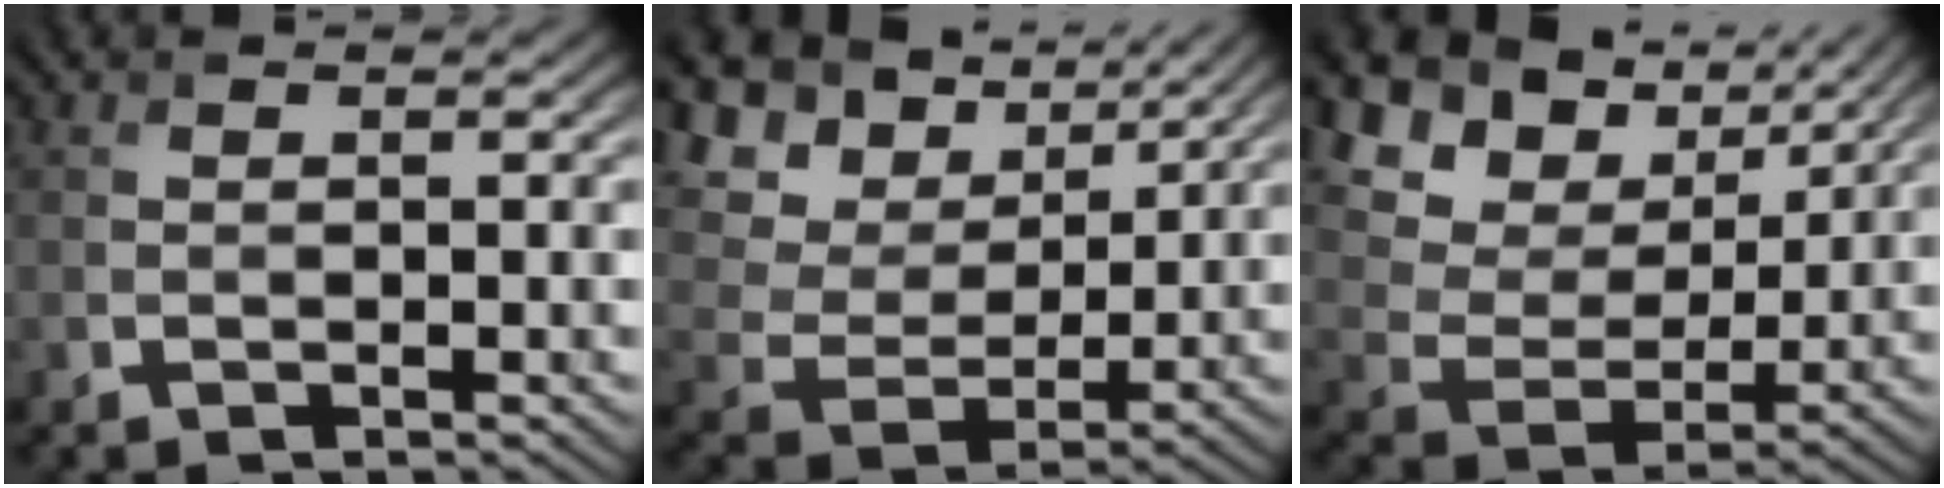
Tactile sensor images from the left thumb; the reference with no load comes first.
{"total": 14.2, "force": [6.8, 9.8, 7.7], "torque": [-0.218, 0.034, 0.130]}
{"total": 16.1, "force": [8.1, 11.2, 8.3], "torque": [-0.230, 0.033, 0.164]}